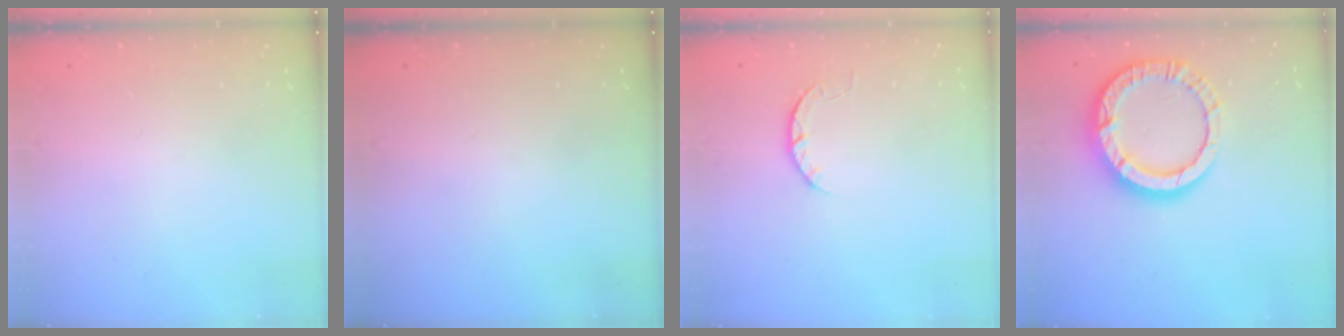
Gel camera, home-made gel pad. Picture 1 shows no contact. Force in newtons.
{"total": 0.0}
{"total": 4.5, "press": 4.5, "slide": 0.7}
{"total": 14.0, "press": 14.0, "slide": 1.3}